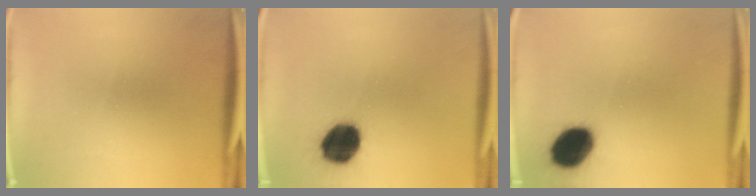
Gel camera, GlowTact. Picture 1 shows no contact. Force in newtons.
{"total": 13.0}
{"total": 12.4}